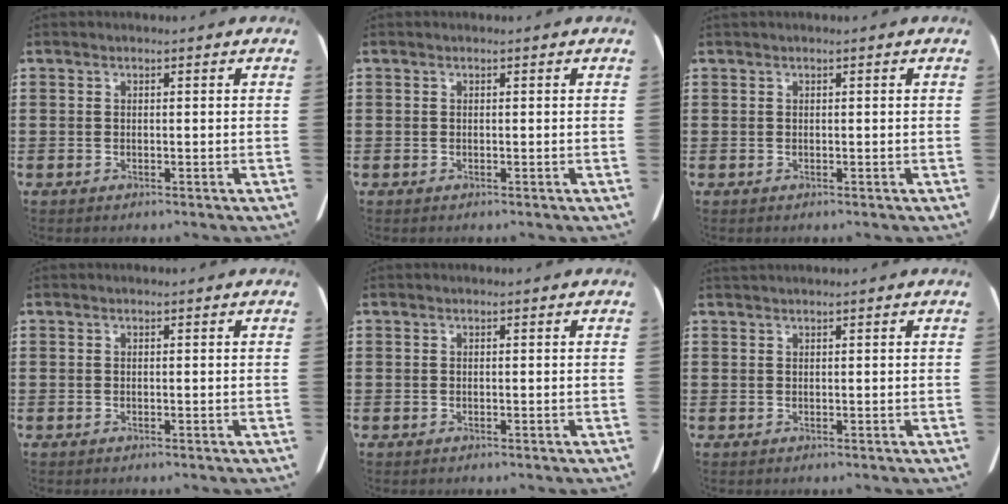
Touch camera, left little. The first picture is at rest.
{"total": 0.0}
{"total": 0.0}
{"total": 0.0}
{"total": 0.0}
{"total": 0.6, "force": [0.6, 0.0, 0.2], "torque": [-0.006, 0.000, 0.012]}